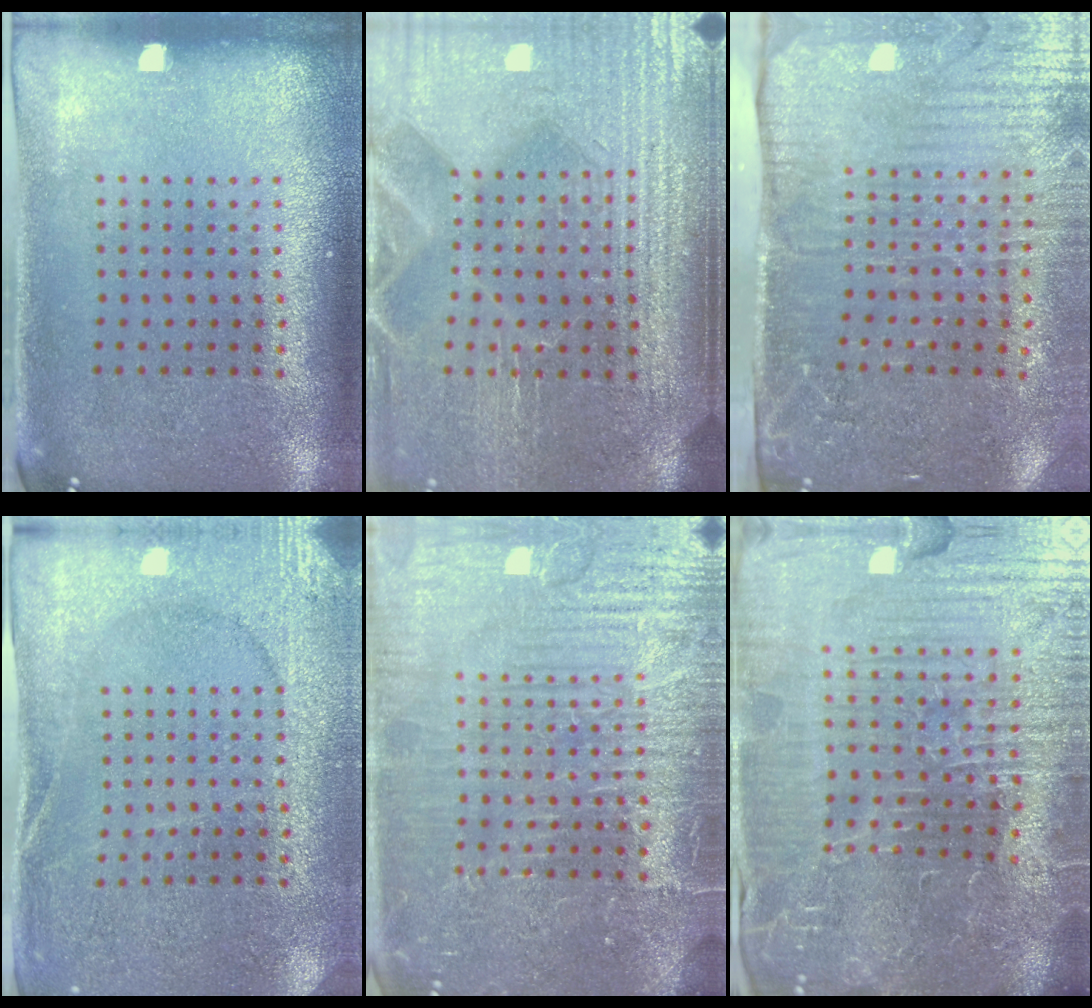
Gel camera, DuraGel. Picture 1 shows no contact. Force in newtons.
{"total": 4.5, "press": 4.1, "slide": 1.8}
{"total": 4.4, "press": 3.7, "slide": 2.5}
{"total": 2.7, "press": 2.6, "slide": 0.4}
{"total": 7.6, "press": 7.6, "slide": 0.9}
{"total": 6.4, "press": 5.9, "slide": 2.5}